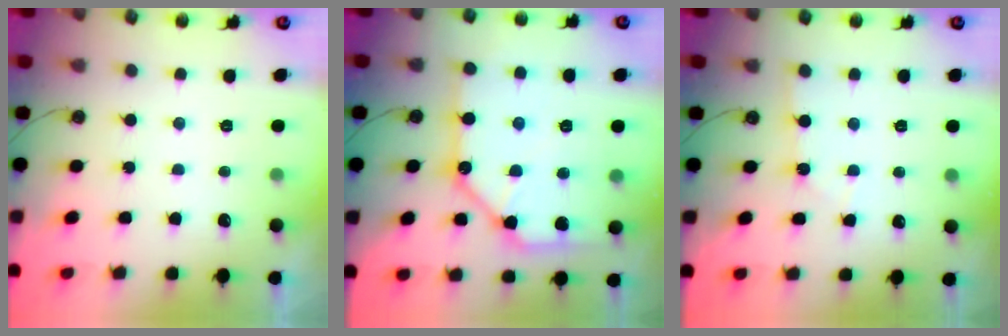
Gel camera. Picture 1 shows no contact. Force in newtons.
{"total": 17.3, "press": 17.2, "slide": 1.8}
{"total": 2.6, "press": 2.6, "slide": 0.4}